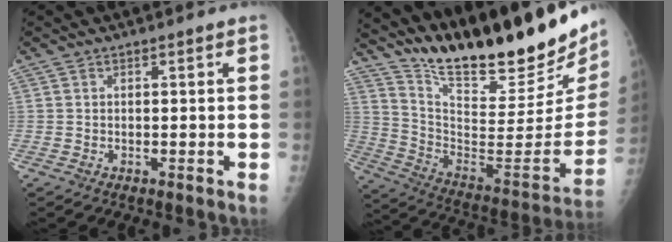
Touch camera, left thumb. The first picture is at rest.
{"total": 31.0, "force": [23.6, 7.6, 18.5], "torque": [-0.268, -0.123, 0.363]}